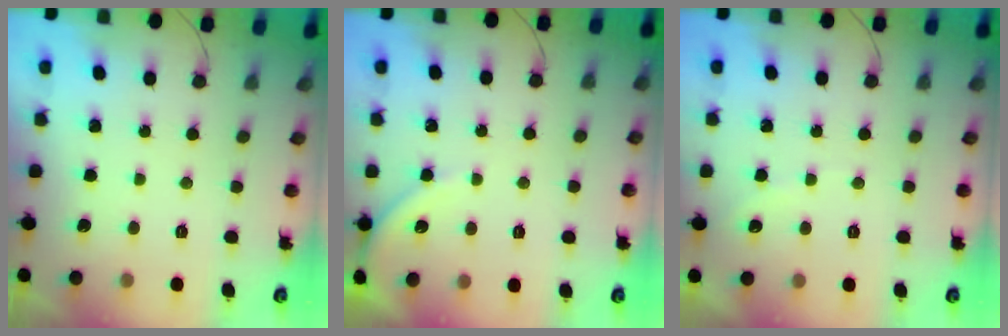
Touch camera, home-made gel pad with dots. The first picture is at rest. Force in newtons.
{"total": 4.9, "press": 4.8, "slide": 0.6}
{"total": 2.8, "press": 2.8, "slide": 0.5}